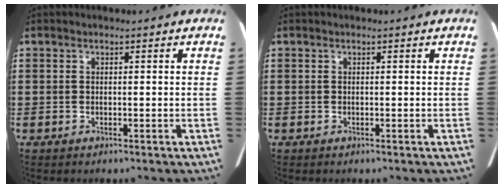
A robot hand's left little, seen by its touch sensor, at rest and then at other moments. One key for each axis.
{"total": 0.0}